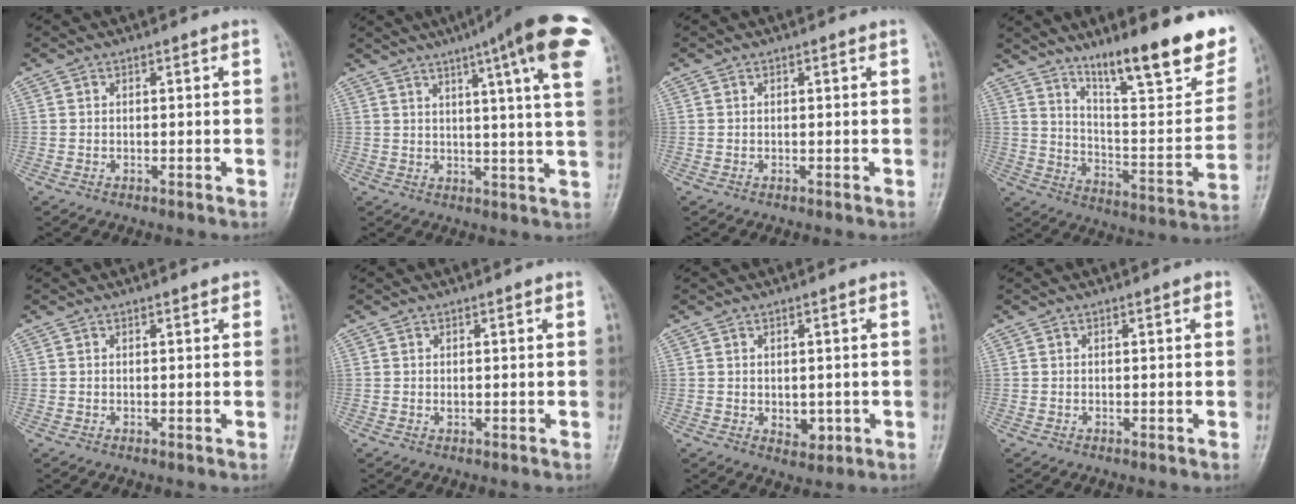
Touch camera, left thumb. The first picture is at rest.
{"total": 19.5, "force": [9.9, 2.2, 16.6], "torque": [-0.216, -0.018, 0.111]}
{"total": 0.0}
{"total": 24.2, "force": [16.1, 5.3, 17.3], "torque": [-0.213, -0.082, 0.253]}
{"total": 1.1, "force": [0.7, 0.5, 0.8], "torque": [-0.006, 0.000, 0.006]}
{"total": 0.7, "force": [0.2, 0.4, 0.5], "torque": [-0.004, 0.000, 0.003]}
{"total": 3.5, "force": [-0.3, 2.4, 2.4], "torque": [-0.020, -0.005, 0.006]}
{"total": 0.6, "force": [0.3, 0.3, 0.5], "torque": [-0.004, 0.001, 0.000]}